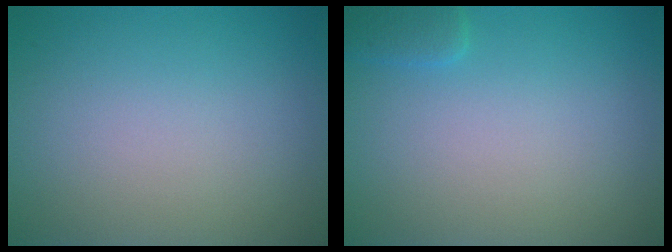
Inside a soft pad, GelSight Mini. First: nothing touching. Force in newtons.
{"total": 1.2, "press": 1.2, "slide": 0.1}